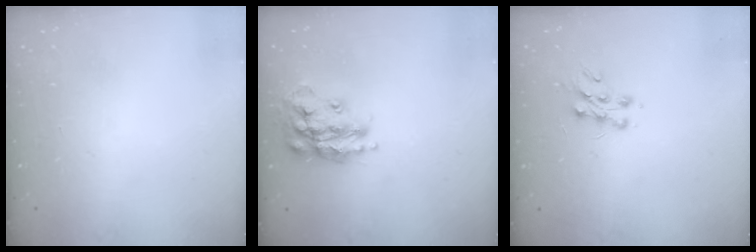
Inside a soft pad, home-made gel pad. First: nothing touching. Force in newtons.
{"total": 15.5, "press": 15.4, "slide": 1.3}
{"total": 7.9, "press": 7.8, "slide": 0.6}